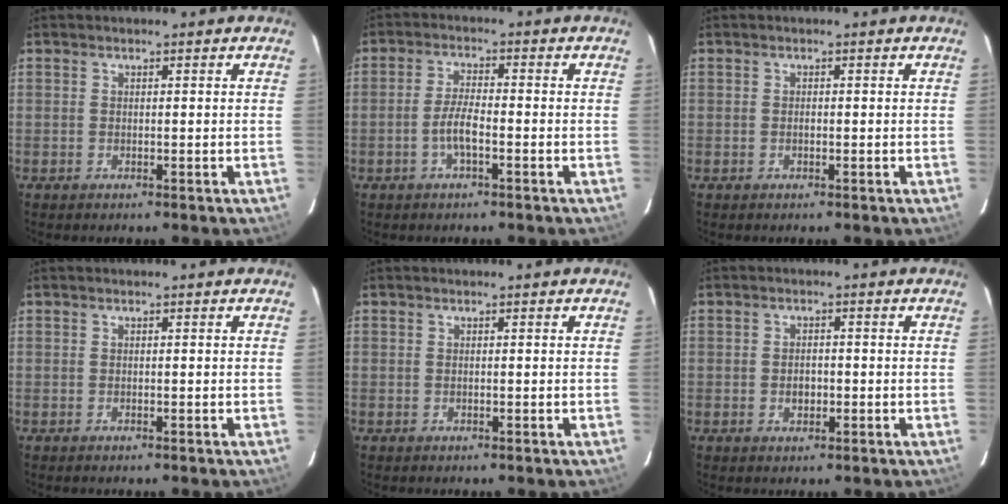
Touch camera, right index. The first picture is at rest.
{"total": 4.2, "force": [-1.8, 0.9, 3.7], "torque": [-0.081, 0.004, -0.035]}
{"total": 0.5, "force": [-0.2, 0.3, 0.4], "torque": [-0.007, 0.002, -0.003]}
{"total": 0.0}
{"total": 0.0}
{"total": 2.5, "force": [-0.6, 1.8, 1.6], "torque": [-0.028, 0.004, -0.010]}